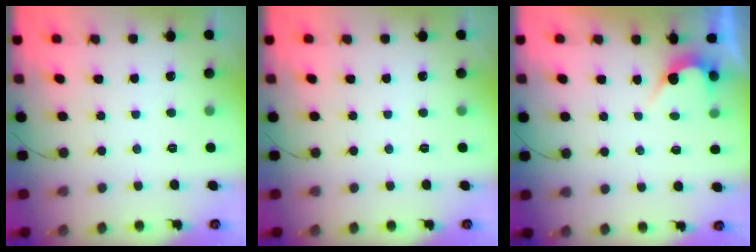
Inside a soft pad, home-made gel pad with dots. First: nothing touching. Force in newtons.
{"total": 0.0}
{"total": 2.7, "press": 2.7, "slide": 0.2}